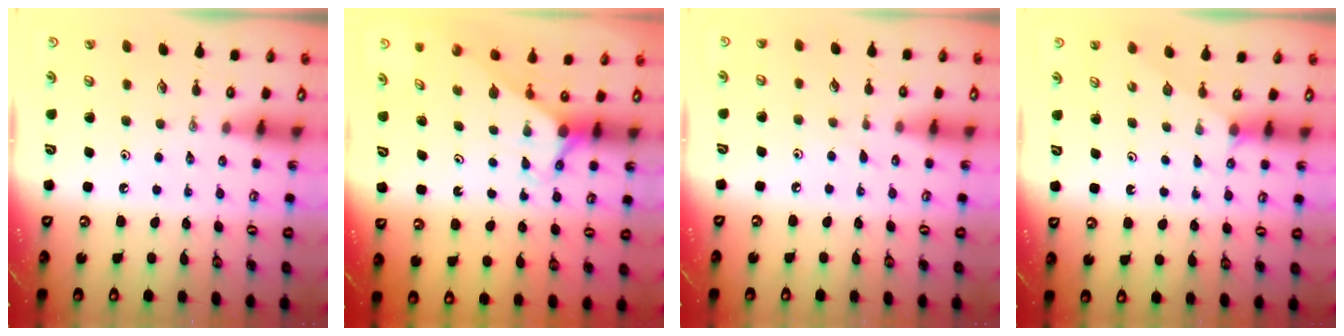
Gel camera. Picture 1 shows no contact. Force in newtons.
{"total": 2.8, "press": 2.8, "slide": 0.0}
{"total": 2.9, "press": 2.9, "slide": 0.4}
{"total": 2.5, "press": 2.4, "slide": 0.4}